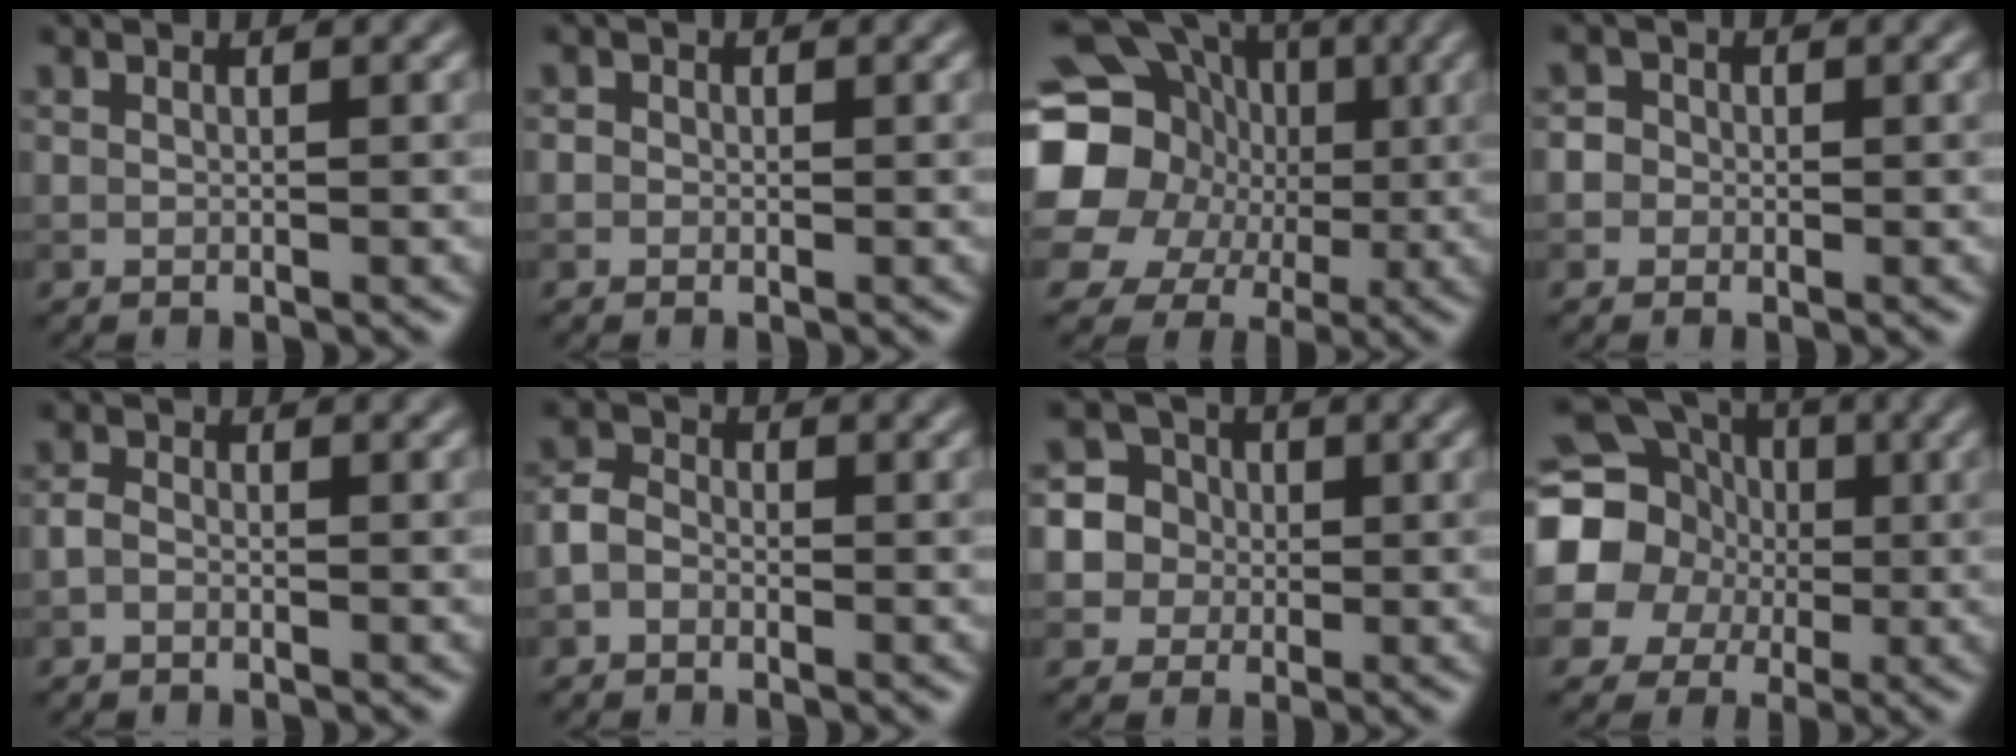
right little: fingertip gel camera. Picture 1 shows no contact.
{"total": 0.8, "force": [0.0, 0.7, 0.2], "torque": [0.001, -0.004, -0.007]}
{"total": 20.1, "force": [1.7, 18.0, 8.8], "torque": [-0.193, 0.020, -0.011]}
{"total": 2.7, "force": [0.2, 2.5, 0.9], "torque": [0.009, 0.021, -0.027]}
{"total": 1.1, "force": [-0.6, 0.7, 0.6], "torque": [-0.012, 0.001, -0.015]}
{"total": 2.1, "force": [-1.0, 1.6, 0.9], "torque": [-0.016, 0.007, -0.028]}
{"total": 7.6, "force": [1.2, 7.2, 1.9], "torque": [-0.049, 0.038, 0.013]}
{"total": 18.8, "force": [1.2, 17.7, 6.1], "torque": [-0.166, 0.005, -0.022]}